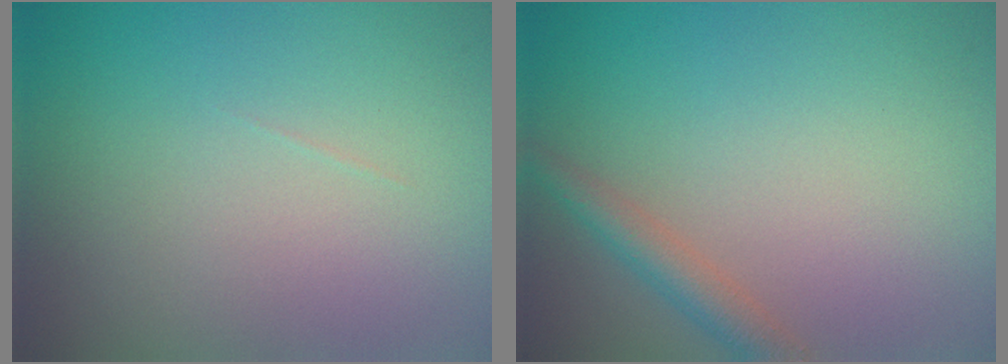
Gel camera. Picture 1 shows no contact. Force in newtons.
{"total": 2.4, "press": 2.4, "slide": 0.1}